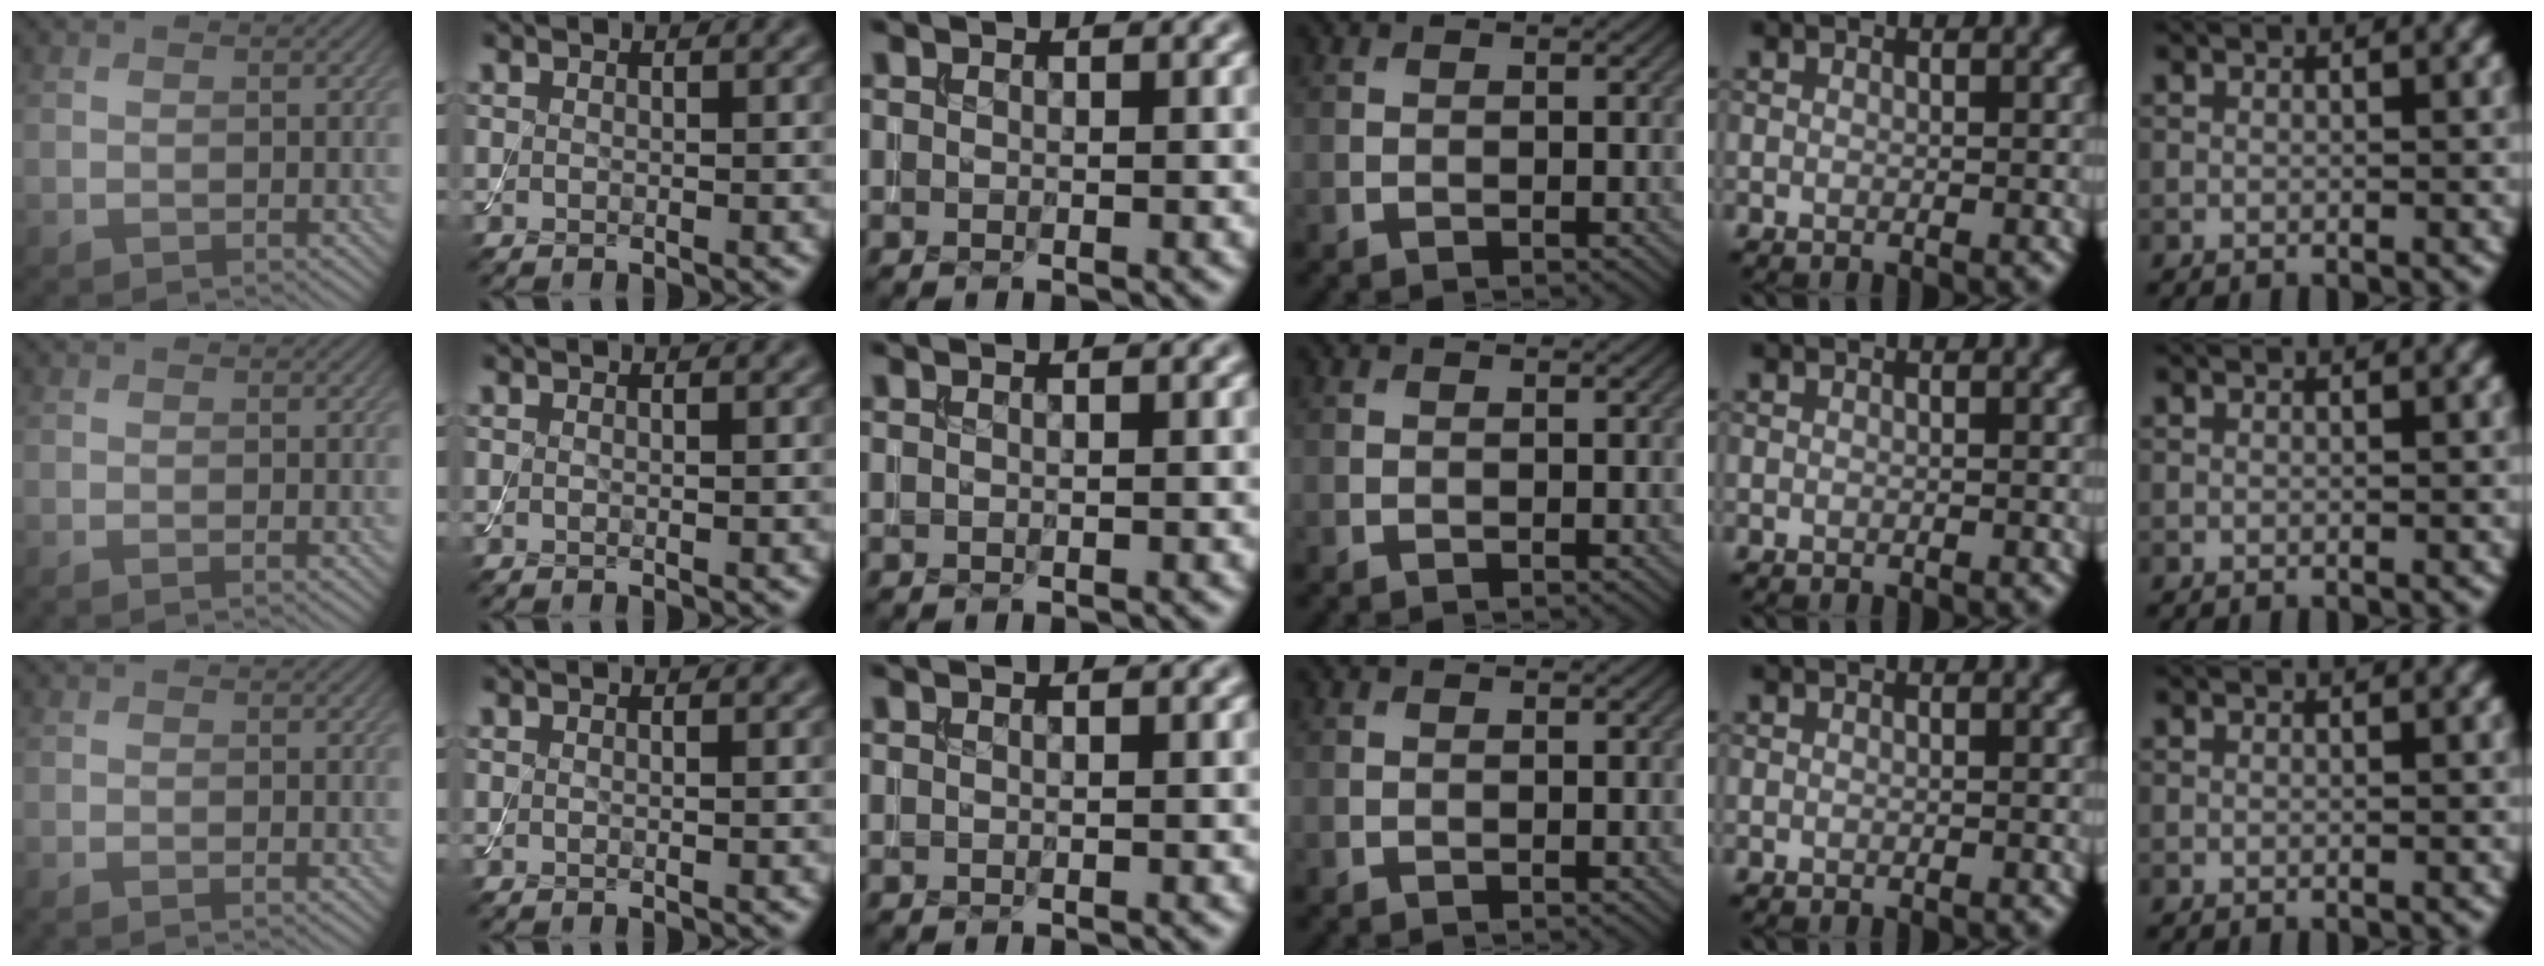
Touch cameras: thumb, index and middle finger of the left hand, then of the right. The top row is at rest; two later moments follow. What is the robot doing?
{"motion": "assemble", "object": "toy tower of hanoi"}